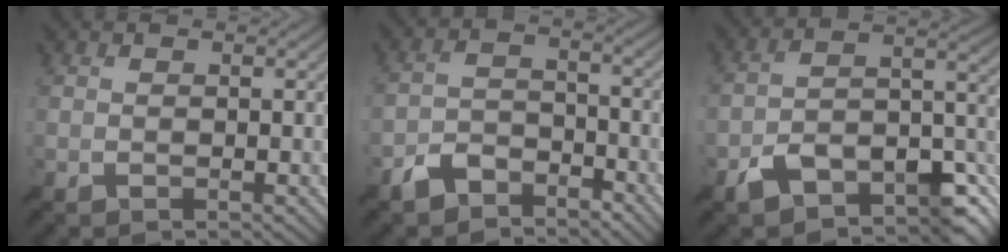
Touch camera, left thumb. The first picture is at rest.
{"total": 5.1, "force": [-4.1, 2.5, 1.7], "torque": [-0.035, -0.004, -0.089]}
{"total": 11.3, "force": [-7.2, 4.6, 7.3], "torque": [-0.114, -0.012, -0.132]}